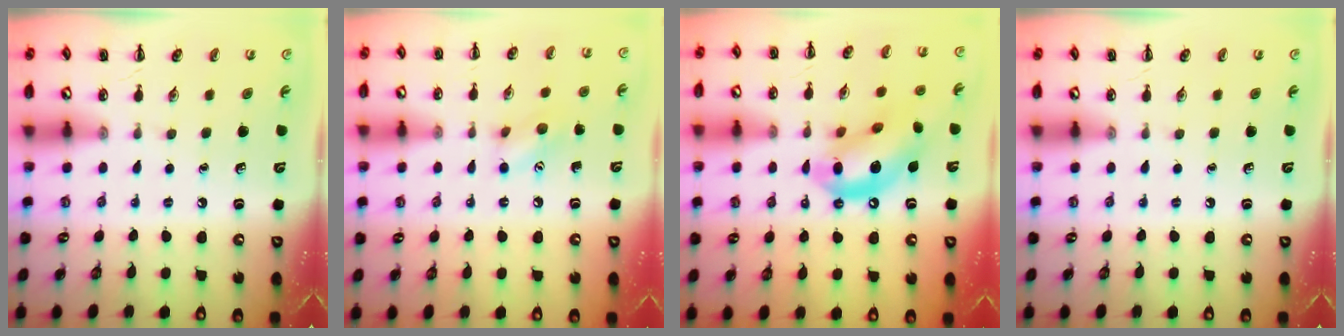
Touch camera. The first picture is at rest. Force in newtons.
{"total": 8.0, "press": 8.0, "slide": 0.5}
{"total": 13.7, "press": 13.3, "slide": 3.6}
{"total": 0.0}